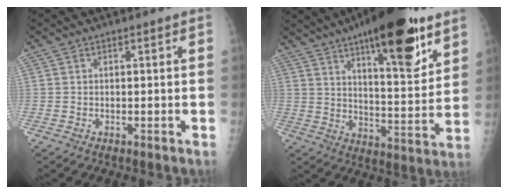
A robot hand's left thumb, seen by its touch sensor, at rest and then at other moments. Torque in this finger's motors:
{"motor_torque": [2.43, 1.02, 1.72, -1.05, 0.17]}